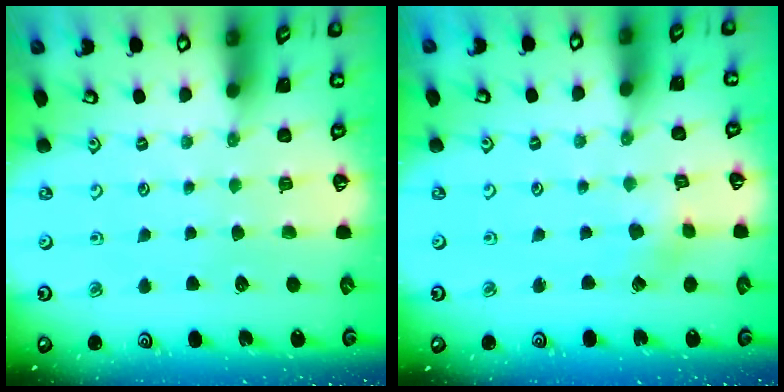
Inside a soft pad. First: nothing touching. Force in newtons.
{"total": 2.4, "press": 2.4, "slide": 0.2}